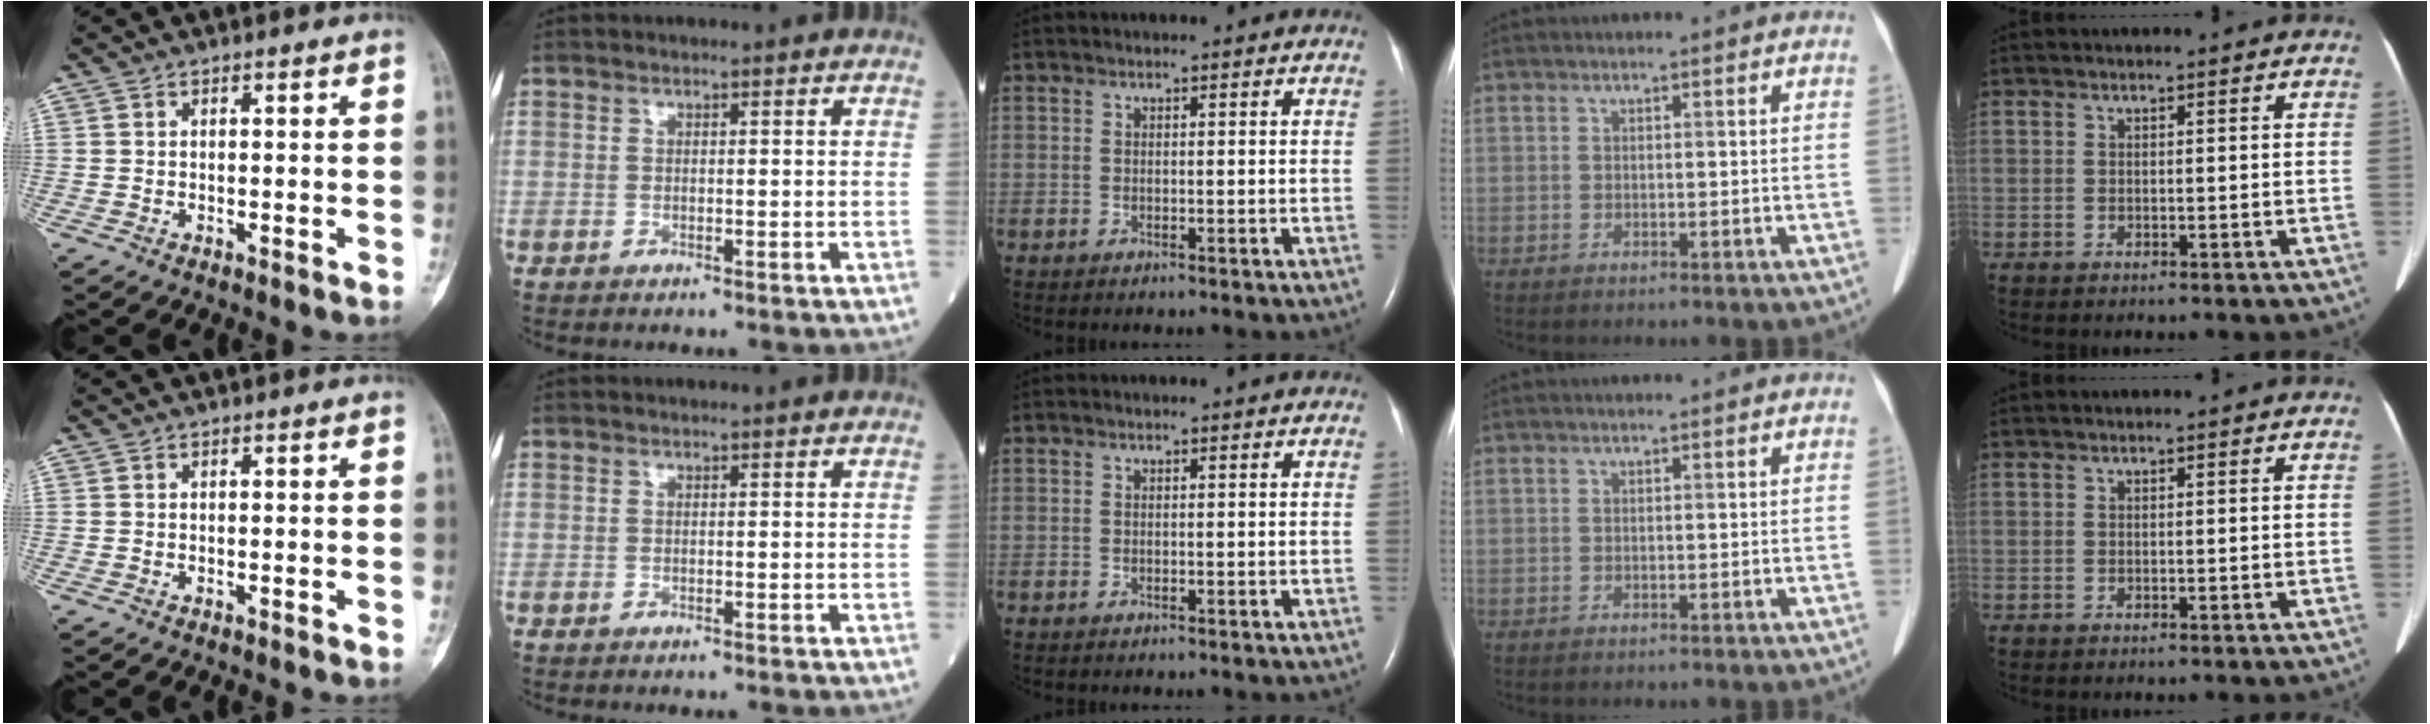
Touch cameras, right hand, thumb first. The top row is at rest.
{}